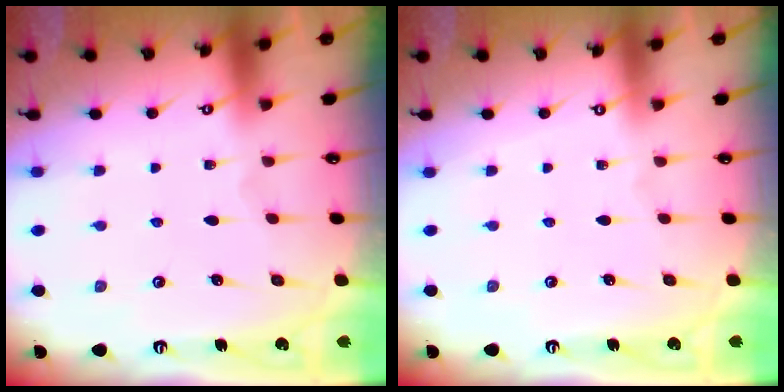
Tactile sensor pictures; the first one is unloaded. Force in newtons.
{"total": 0.0}